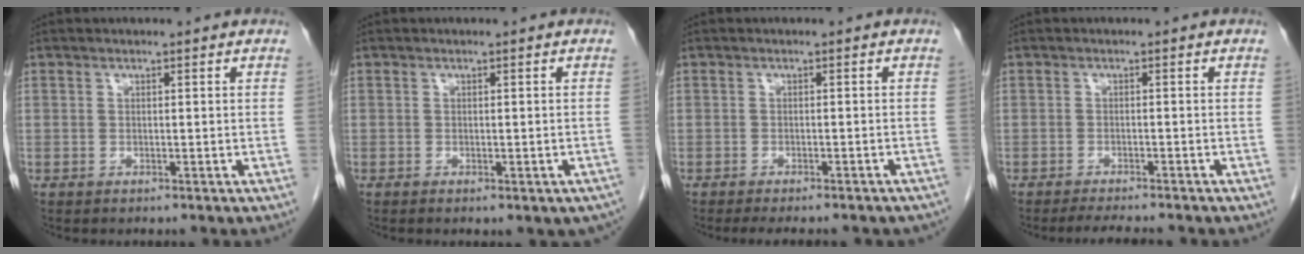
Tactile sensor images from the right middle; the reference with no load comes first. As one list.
[{"total": 4.8, "force": [-3.5, 2.1, 2.6], "torque": [-0.021, 0.004, -0.040]}, {"total": 11.5, "force": [-10.2, 2.7, 4.6], "torque": [-0.057, -0.003, -0.109]}, {"total": 5.1, "force": [-4.6, 0.4, 2.2], "torque": [-0.033, -0.013, -0.068]}]